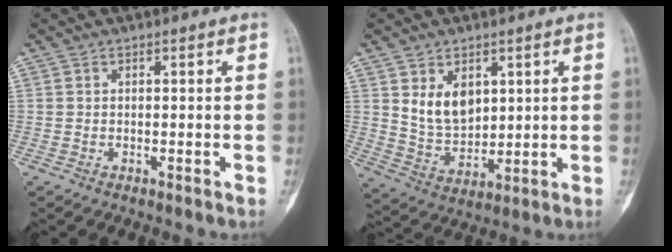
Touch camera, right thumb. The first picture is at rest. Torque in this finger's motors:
{"motor_torque": [0.48, 0.50, 0.30, -0.23, 0.05]}